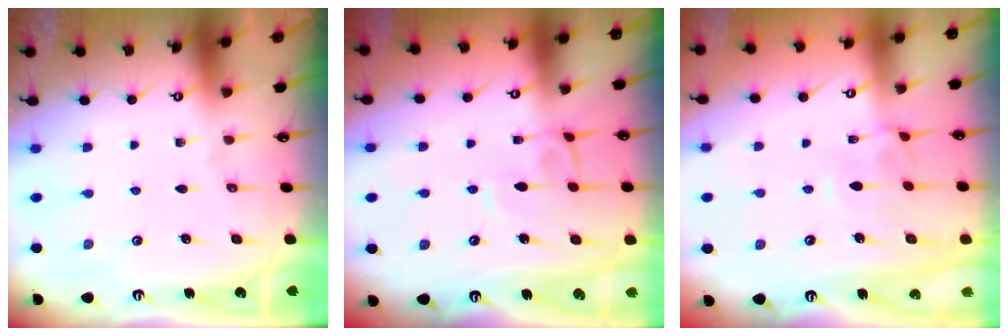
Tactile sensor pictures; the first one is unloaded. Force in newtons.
{"total": 2.9, "press": 2.9, "slide": 0.2}
{"total": 2.7, "press": 2.6, "slide": 0.7}